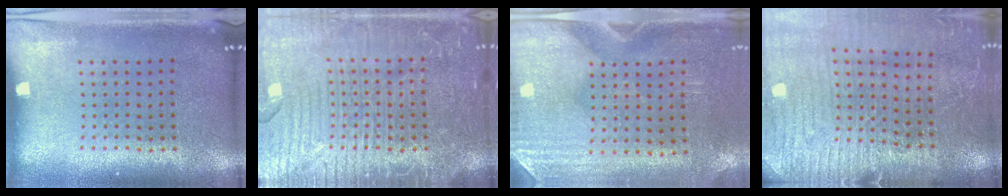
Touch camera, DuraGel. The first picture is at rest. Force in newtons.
{"total": 7.2, "press": 7.2, "slide": 0.9}
{"total": 2.9, "press": 2.5, "slide": 1.5}
{"total": 3.0, "press": 3.0, "slide": 0.4}